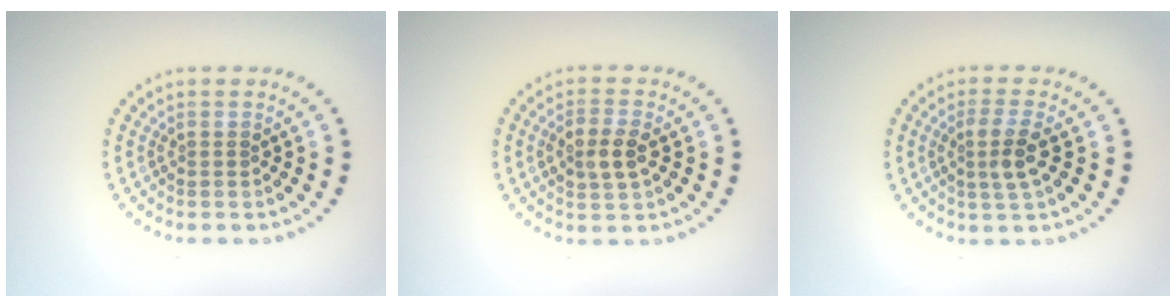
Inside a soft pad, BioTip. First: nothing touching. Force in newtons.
{"total": 2.7, "press": 2.7, "slide": 0.4}
{"total": 2.6, "press": 2.4, "slide": 1.2}